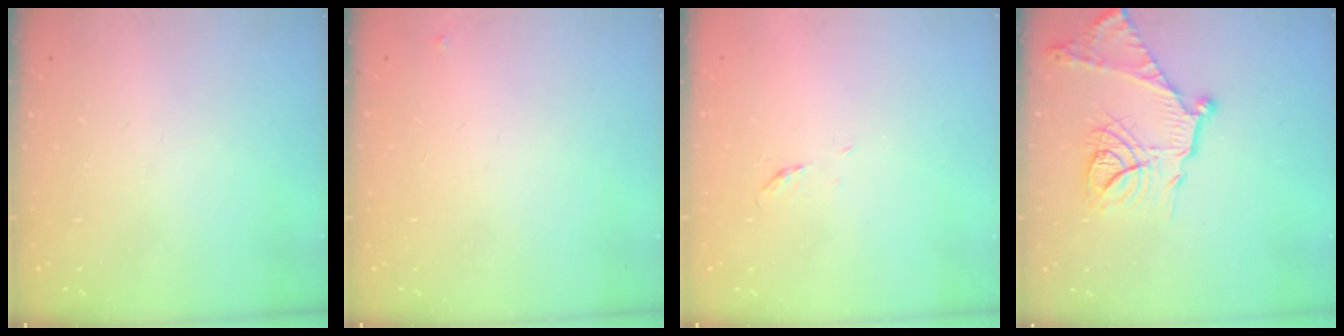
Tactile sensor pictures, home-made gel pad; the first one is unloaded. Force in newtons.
{"total": 3.8, "press": 3.7, "slide": 0.6}
{"total": 3.5, "press": 3.4, "slide": 0.5}
{"total": 19.7, "press": 19.6, "slide": 1.7}